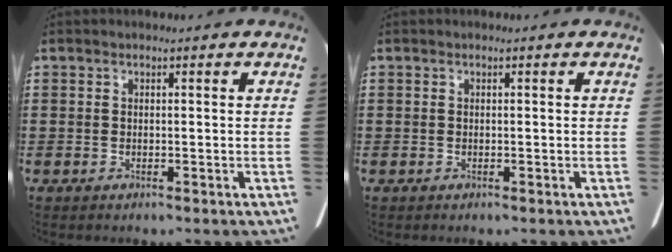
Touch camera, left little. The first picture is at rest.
{"total": 0.0}